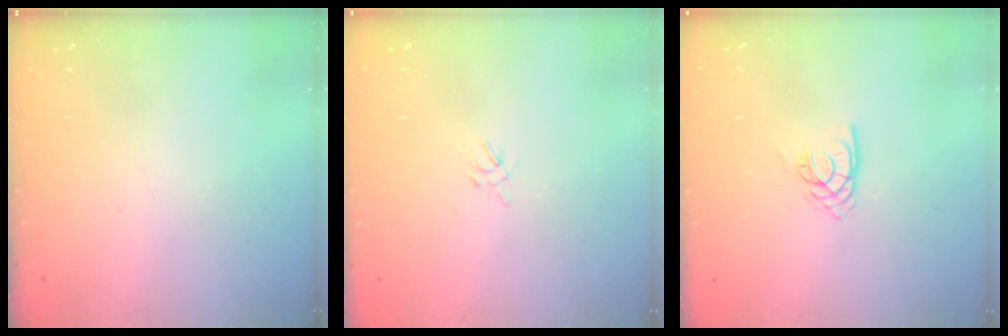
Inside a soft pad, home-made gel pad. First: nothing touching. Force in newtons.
{"total": 2.0, "press": 2.0, "slide": 0.4}
{"total": 4.2, "press": 4.2, "slide": 0.0}